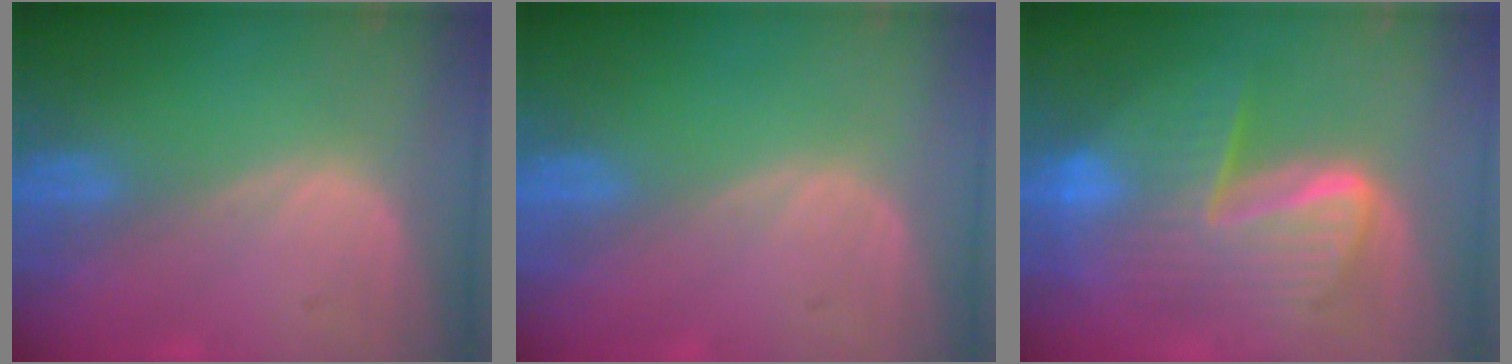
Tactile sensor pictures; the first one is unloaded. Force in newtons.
{"total": 0.0}
{"total": 10.4, "press": 10.4, "slide": 0.9}